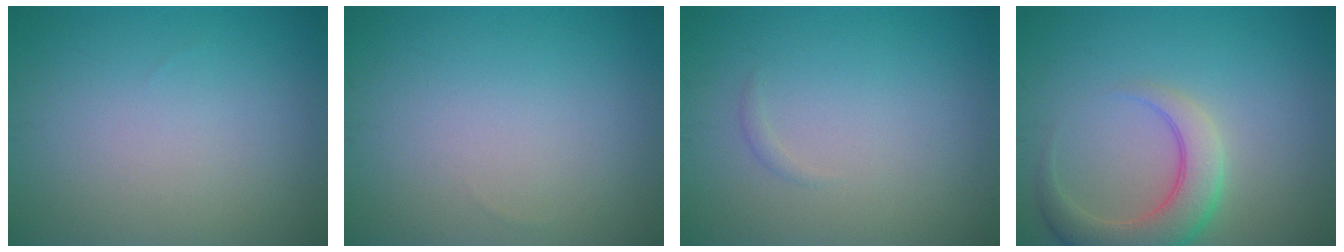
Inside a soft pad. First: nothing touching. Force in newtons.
{"total": 0.0}
{"total": 0.5, "press": 0.5, "slide": 0.0}
{"total": 4.9, "press": 4.9, "slide": 0.5}